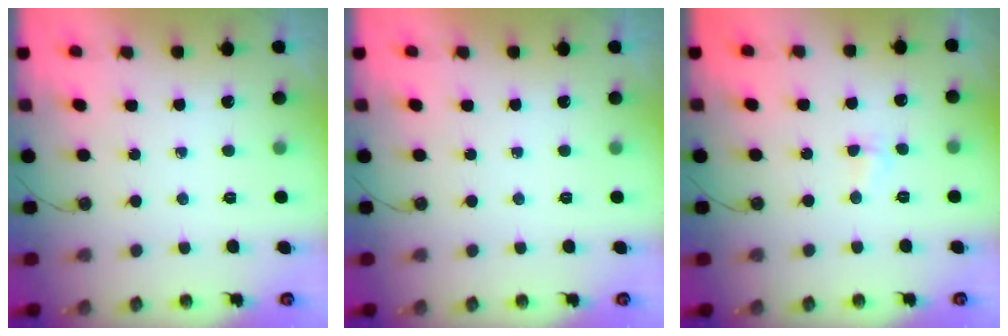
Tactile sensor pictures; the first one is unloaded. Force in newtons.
{"total": 0.0}
{"total": 2.8, "press": 2.8, "slide": 0.6}